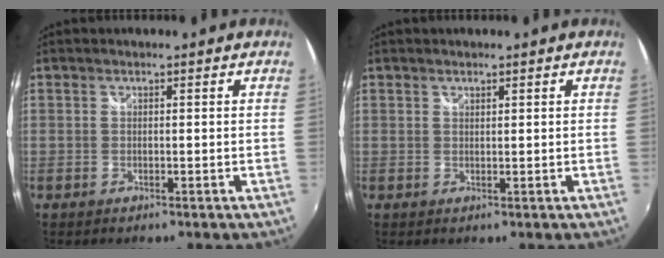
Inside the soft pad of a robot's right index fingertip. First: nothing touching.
{"total": 0.7, "force": [0.6, 0.2, 0.2], "torque": [-0.002, 0.001, 0.011]}